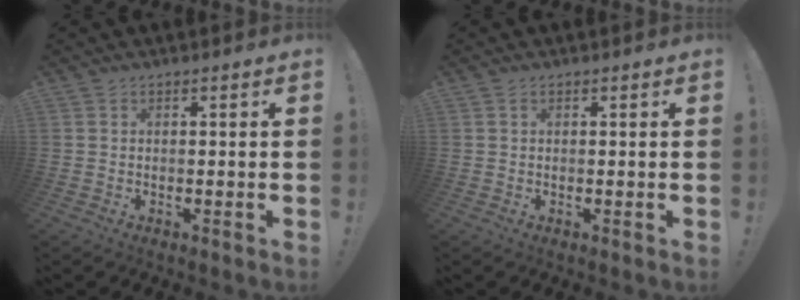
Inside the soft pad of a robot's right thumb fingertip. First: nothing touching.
{"total": 0.5, "force": [0.2, 0.2, 0.4], "torque": [-0.012, 0.004, 0.005]}